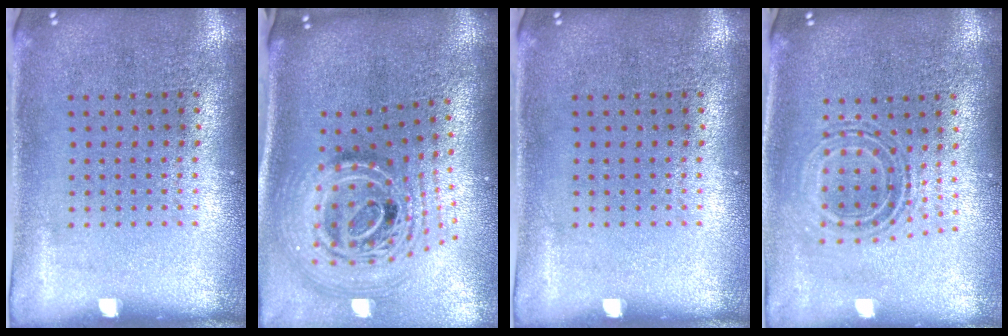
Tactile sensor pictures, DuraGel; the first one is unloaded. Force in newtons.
{"total": 2.9, "press": 2.0, "slide": 2.2}
{"total": 0.0}
{"total": 0.8, "press": 0.8, "slide": 0.3}